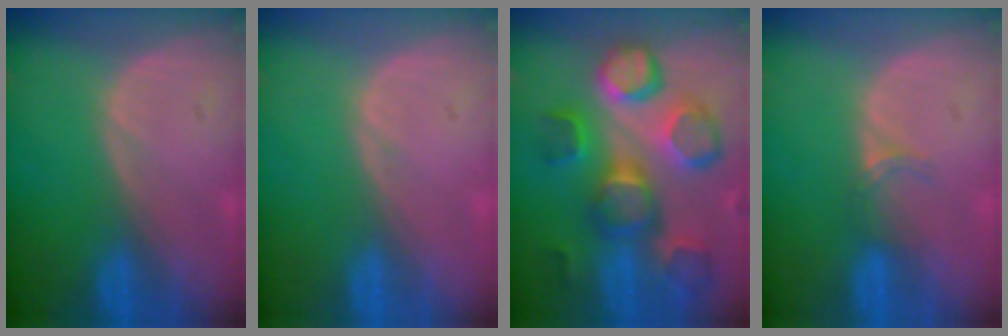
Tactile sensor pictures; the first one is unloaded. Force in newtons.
{"total": 0.5, "press": 0.1, "slide": 0.5}
{"total": 12.5, "press": 11.1, "slide": 5.7}
{"total": 1.9, "press": 1.5, "slide": 1.2}